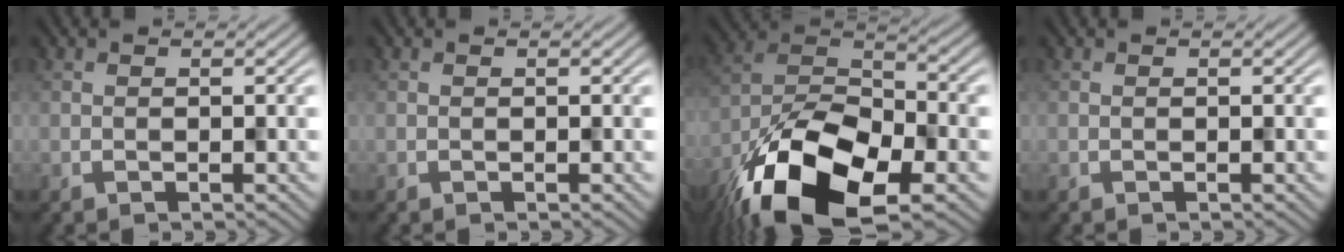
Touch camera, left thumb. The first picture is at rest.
{"total": 0.0}
{"total": 16.9, "force": [-10.6, 7.6, 10.9], "torque": [-0.213, -0.038, -0.188]}
{"total": 0.0}